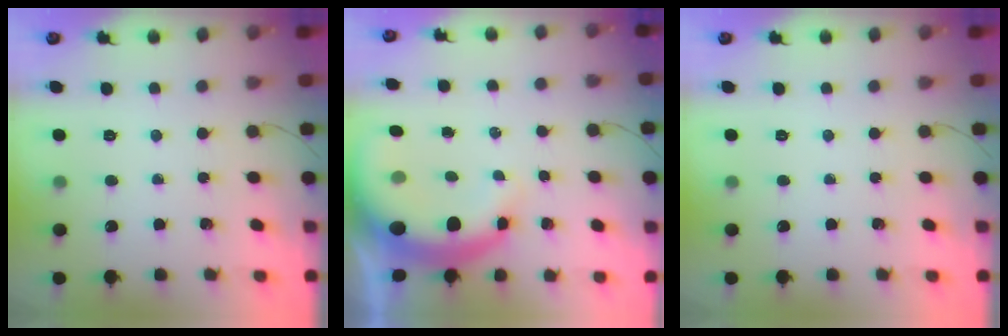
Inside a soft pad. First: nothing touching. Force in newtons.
{"total": 9.0, "press": 8.8, "slide": 1.9}
{"total": 0.0}